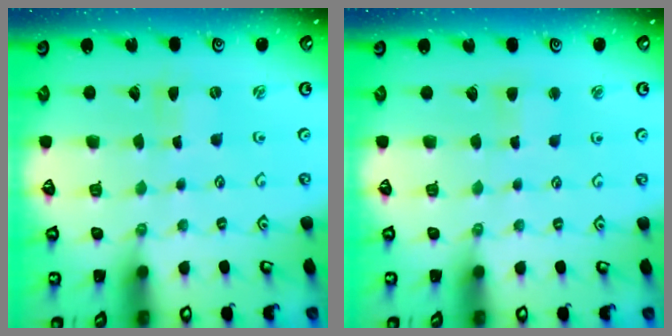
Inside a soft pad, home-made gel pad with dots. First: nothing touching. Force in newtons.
{"total": 2.8, "press": 2.8, "slide": 0.2}